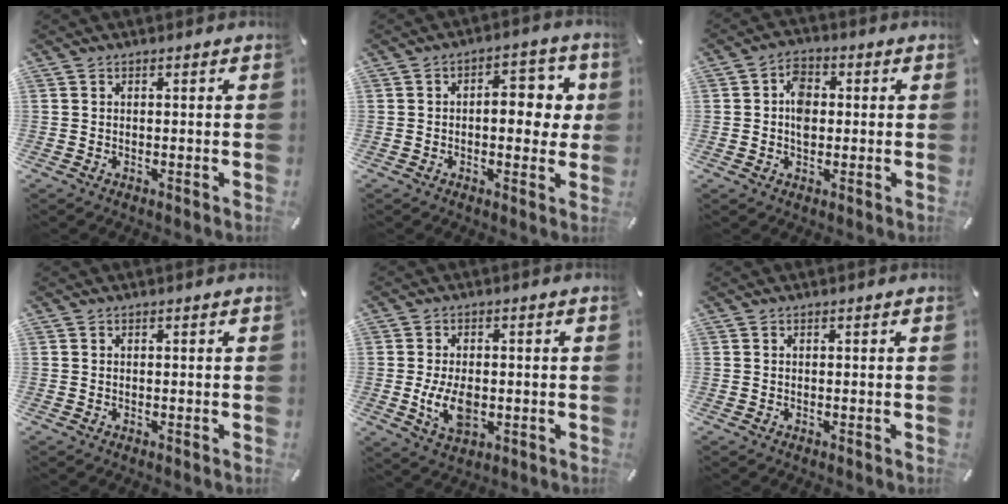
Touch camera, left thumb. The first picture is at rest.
{"total": 9.9, "force": [1.0, 5.6, 8.0], "torque": [-0.096, -0.002, 0.009]}
{"total": 6.2, "force": [0.2, 4.6, 4.1], "torque": [-0.061, 0.008, 0.002]}
{"total": 0.0}
{"total": 8.0, "force": [-1.1, 4.9, 6.3], "torque": [-0.137, -0.006, -0.023]}
{"total": 0.0}